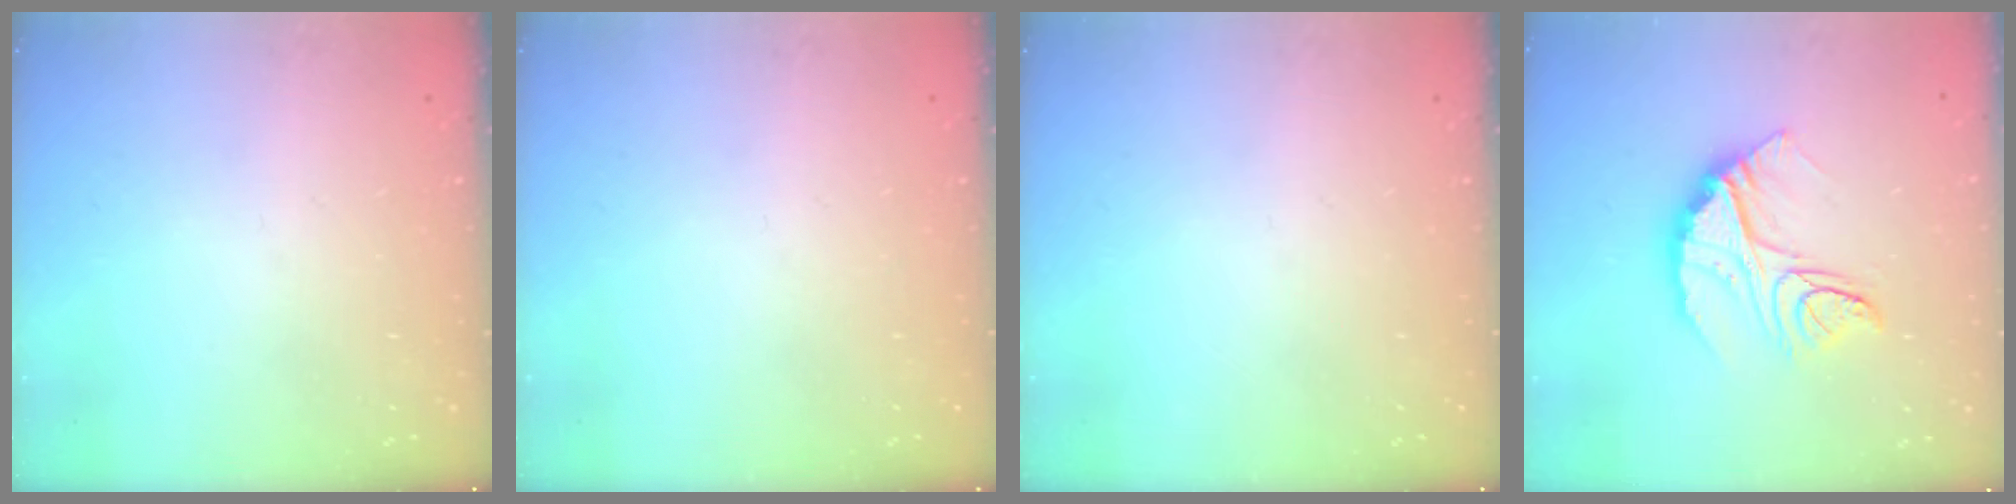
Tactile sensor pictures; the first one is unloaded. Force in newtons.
{"total": 0.0}
{"total": 0.0}
{"total": 12.3, "press": 12.3, "slide": 1.0}